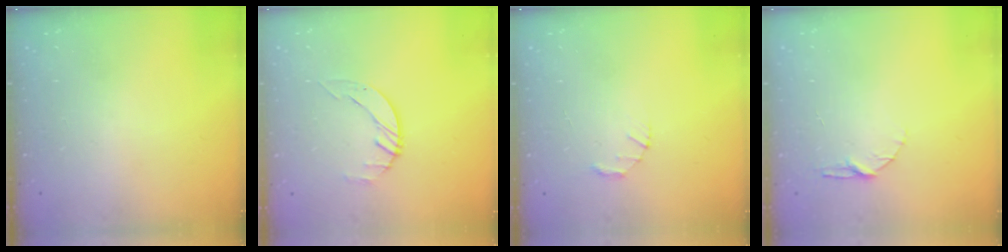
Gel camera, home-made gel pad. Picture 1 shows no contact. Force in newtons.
{"total": 1.4, "press": 1.4, "slide": 0.2}
{"total": 1.5, "press": 1.5, "slide": 0.3}
{"total": 5.2, "press": 5.2, "slide": 0.6}